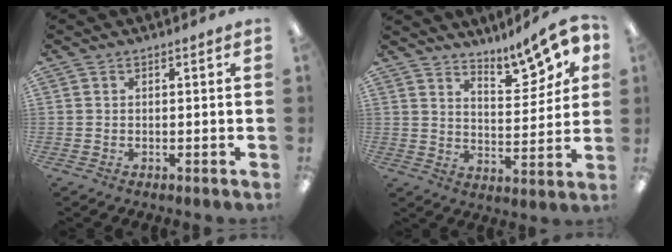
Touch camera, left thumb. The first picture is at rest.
{"total": 11.6, "force": [9.0, 4.2, 6.1], "torque": [-0.066, -0.066, 0.154]}